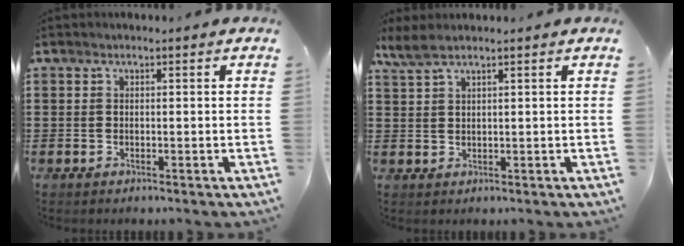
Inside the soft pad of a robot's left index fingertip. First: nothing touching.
{"total": 2.7, "force": [1.9, 0.3, 1.8], "torque": [-0.040, 0.000, 0.035]}